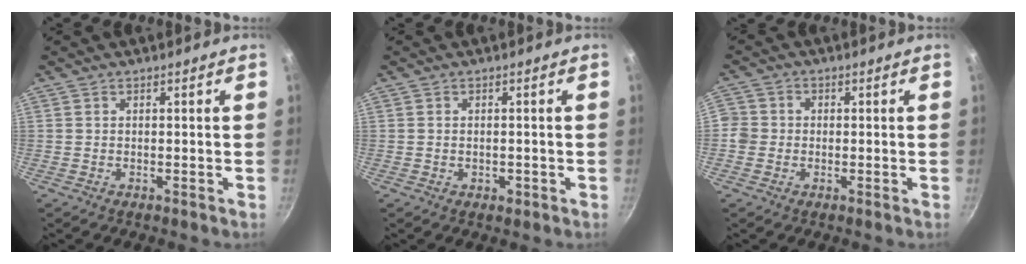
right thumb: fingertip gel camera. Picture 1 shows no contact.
{"total": 1.5, "force": [-0.5, 1.1, 0.9], "torque": [-0.010, 0.004, -0.003]}
{"total": 3.8, "force": [-0.5, 3.6, 1.0], "torque": [-0.006, 0.010, -0.014]}